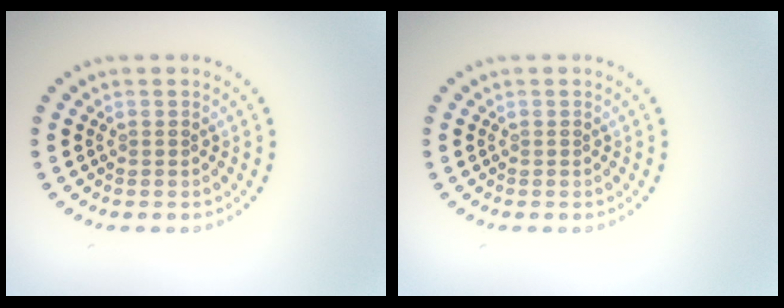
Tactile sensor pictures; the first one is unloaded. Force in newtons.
{"total": 0.0}